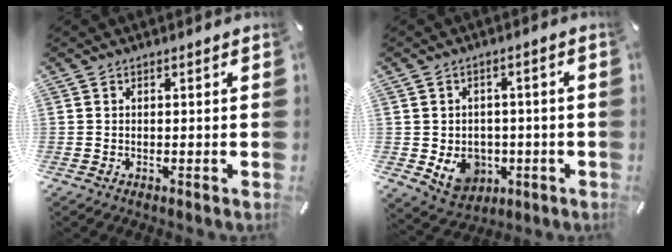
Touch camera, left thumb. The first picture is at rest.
{"total": 7.9, "force": [-1.9, 6.9, 3.4], "torque": [-0.055, 0.010, -0.030]}